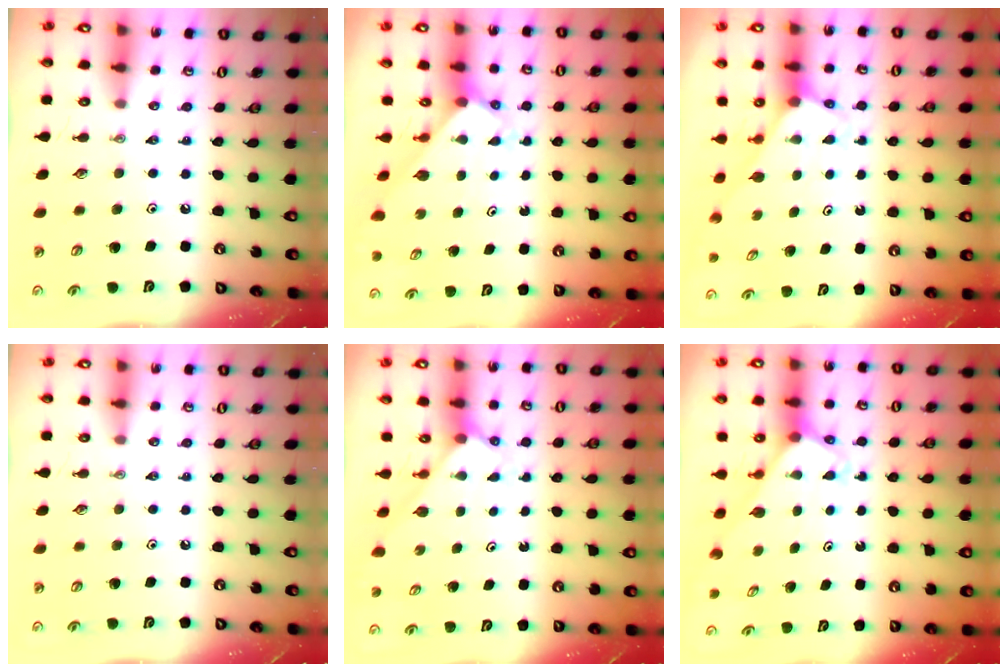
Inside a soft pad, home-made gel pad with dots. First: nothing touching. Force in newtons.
{"total": 2.0, "press": 2.0, "slide": 0.1}
{"total": 2.9, "press": 2.9, "slide": 0.2}
{"total": 0.0}
{"total": 2.1, "press": 2.1, "slide": 0.2}
{"total": 2.6, "press": 2.6, "slide": 0.2}